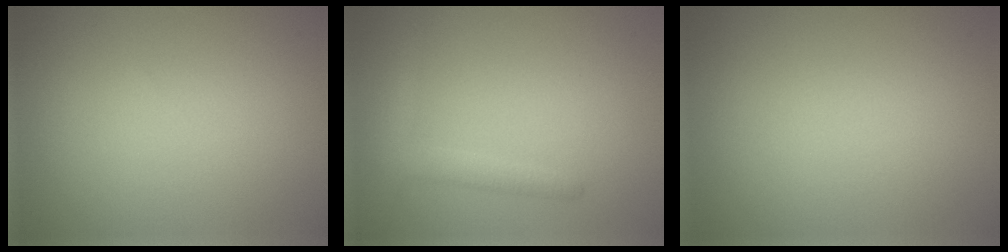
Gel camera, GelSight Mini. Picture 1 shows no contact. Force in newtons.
{"total": 2.2, "press": 2.1, "slide": 0.2}
{"total": 0.0}